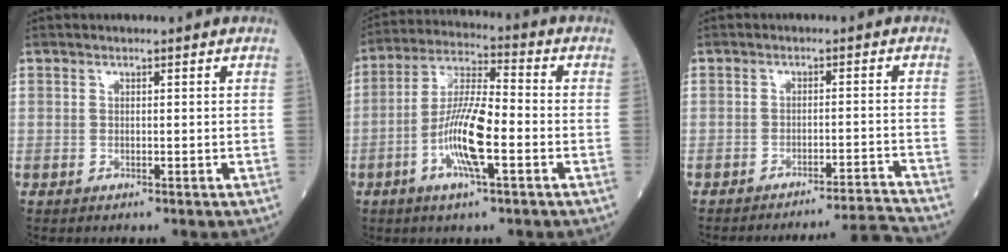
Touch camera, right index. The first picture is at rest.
{"total": 11.1, "force": [-3.4, 1.7, 10.4], "torque": [-0.203, 0.001, -0.069]}
{"total": 8.3, "force": [-7.7, -3.1, 0.0], "torque": [0.010, -0.001, -0.111]}